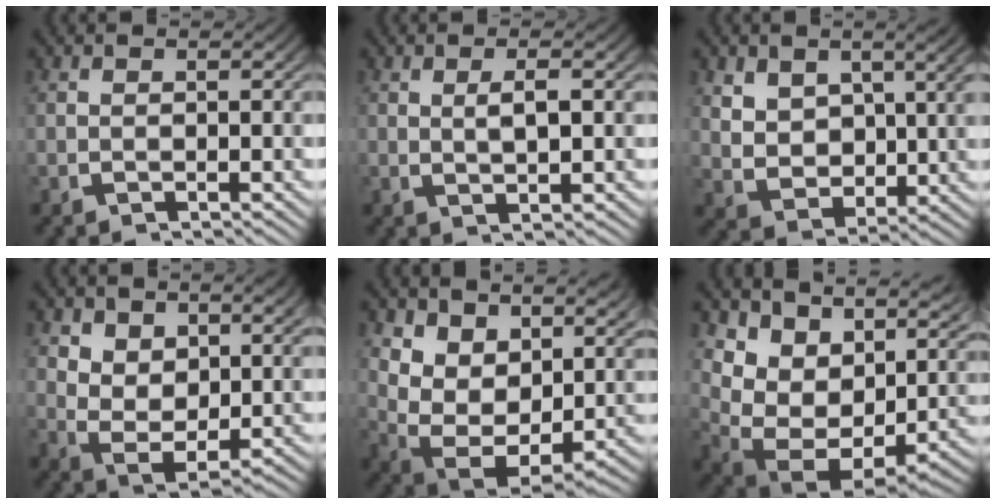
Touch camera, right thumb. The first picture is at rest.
{"total": 1.8, "force": [0.6, 0.5, 1.7], "torque": [-0.030, -0.002, 0.017]}
{"total": 5.9, "force": [0.9, 4.2, 4.1], "torque": [-0.091, -0.028, 0.034]}
{"total": 6.5, "force": [-0.1, 4.6, 4.6], "torque": [-0.112, -0.048, 0.021]}
{"total": 10.4, "force": [-0.1, 8.0, 6.7], "torque": [-0.173, -0.066, 0.016]}
{"total": 12.6, "force": [0.3, 8.8, 9.0], "torque": [-0.176, -0.039, 0.017]}